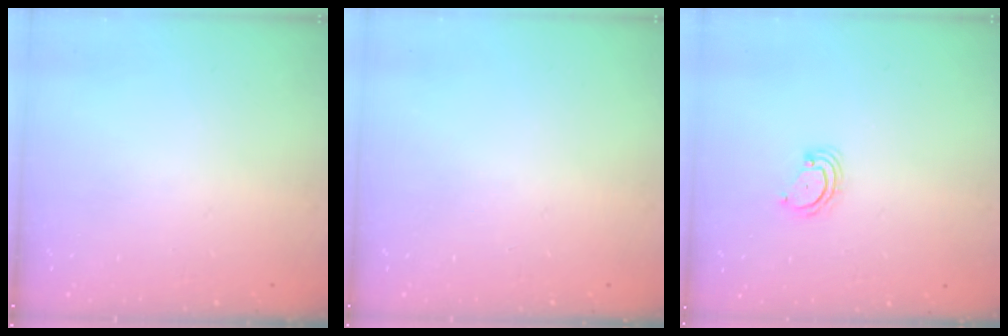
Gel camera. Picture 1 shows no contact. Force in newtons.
{"total": 0.0}
{"total": 2.3, "press": 2.3, "slide": 0.2}